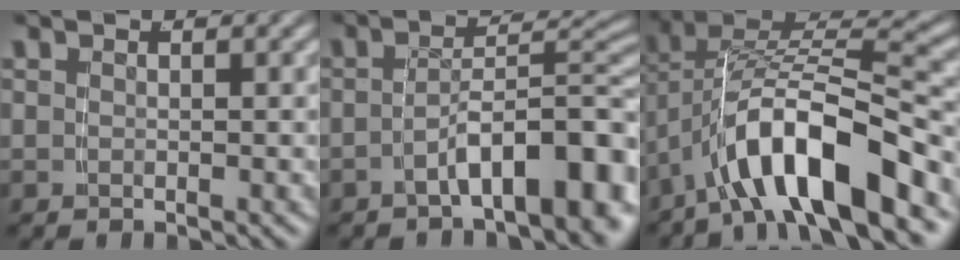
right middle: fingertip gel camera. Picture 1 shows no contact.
{"total": 7.9, "force": [-5.1, 1.8, 5.7], "torque": [-0.058, 0.007, -0.075]}
{"total": 10.0, "force": [-2.6, 5.6, 7.8], "torque": [-0.154, -0.008, -0.039]}